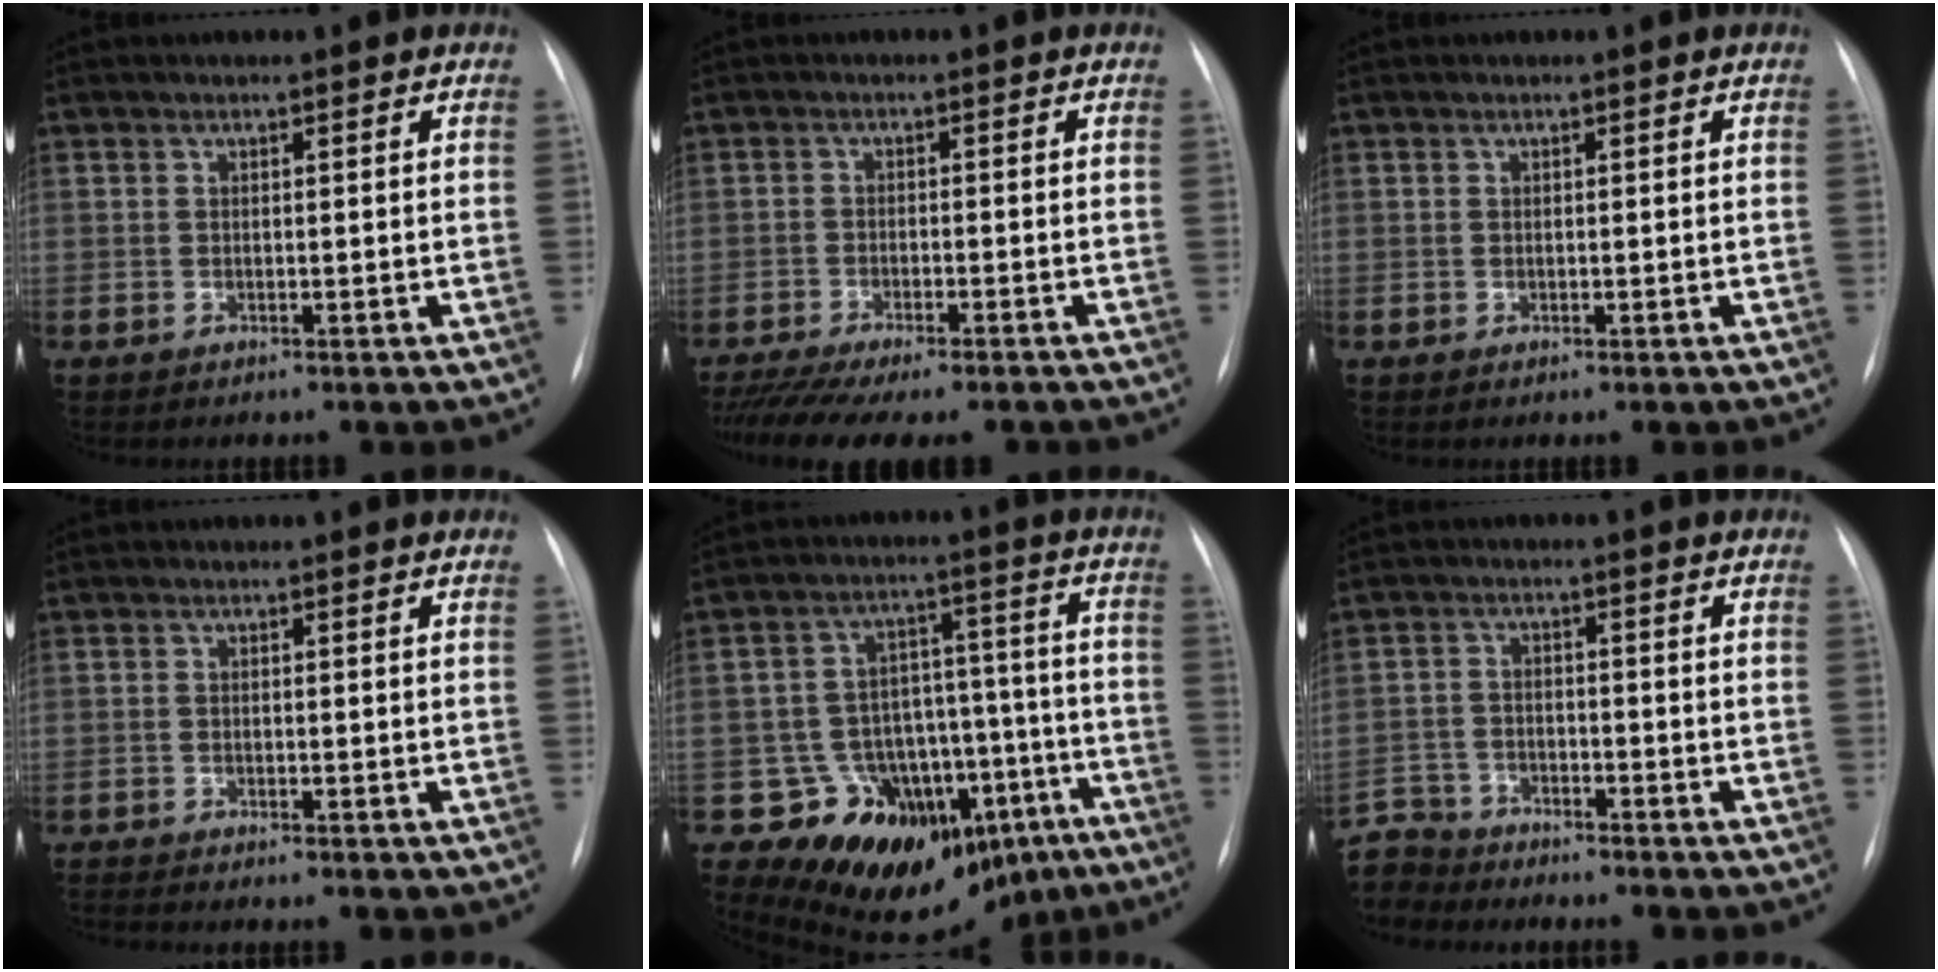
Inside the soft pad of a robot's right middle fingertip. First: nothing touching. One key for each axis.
{"total": 12.7, "fx": -10.7, "fy": 2.4, "fz": 6.4, "tx": -0.110, "ty": -0.016, "tz": -0.155}
{"total": 0.0}
{"total": 2.1, "fx": -2.0, "fy": -0.4, "fz": 0.6, "tx": -0.007, "ty": -0.004, "tz": -0.032}
{"total": 16.5, "fx": -10.9, "fy": 10.5, "fz": 6.5, "tx": -0.055, "ty": 0.094, "tz": -0.136}
{"total": 7.8, "fx": -7.3, "fy": 2.9, "fz": -0.1, "tx": -0.008, "ty": 0.004, "tz": -0.142}